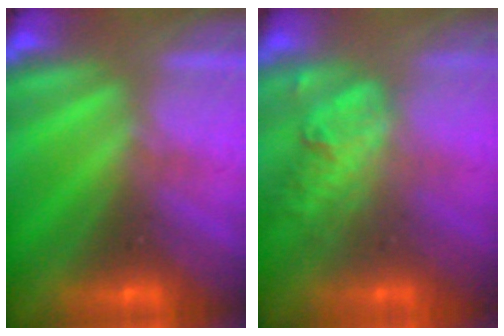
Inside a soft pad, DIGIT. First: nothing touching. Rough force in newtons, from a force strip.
{"total": 2.2}